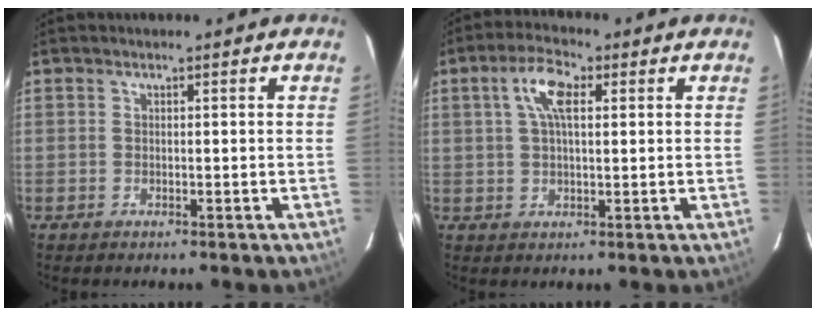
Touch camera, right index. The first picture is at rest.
{"total": 6.4, "force": [2.1, 2.6, 5.5], "torque": [-0.101, 0.016, 0.039]}